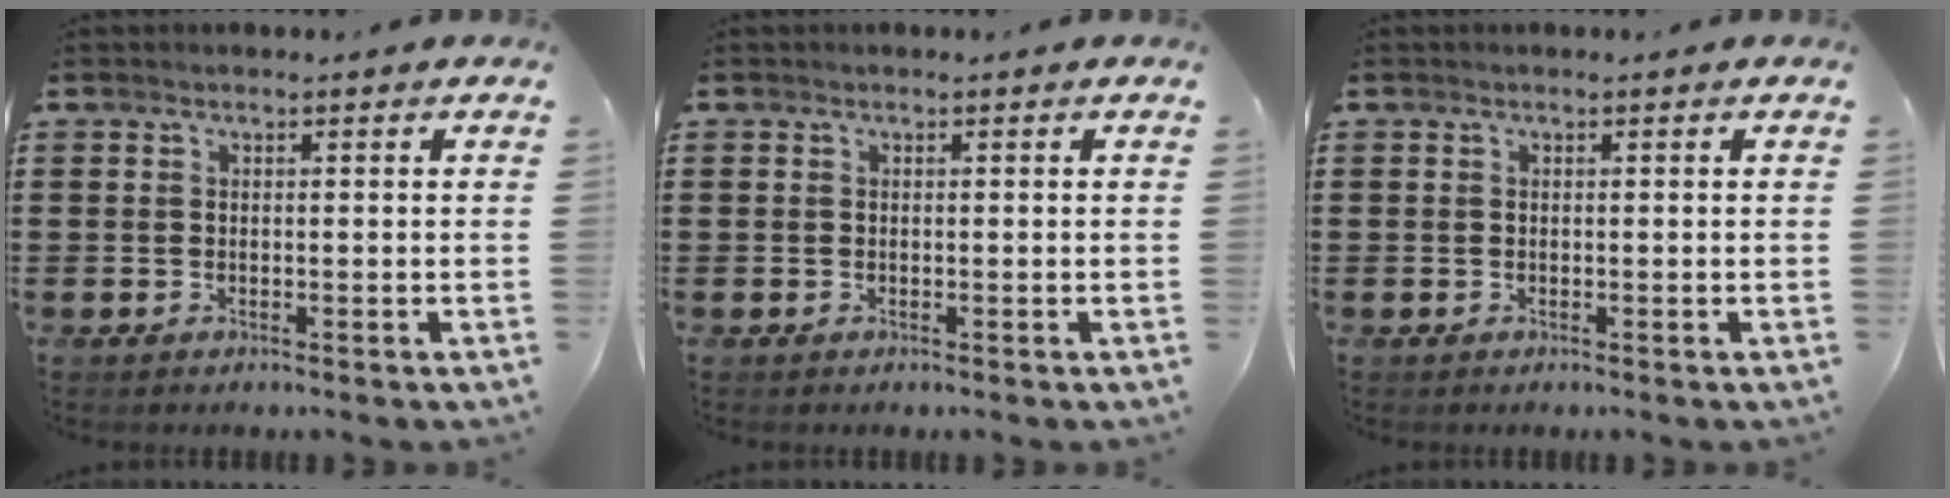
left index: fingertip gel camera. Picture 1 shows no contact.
{"total": 0.0}
{"total": 0.0}